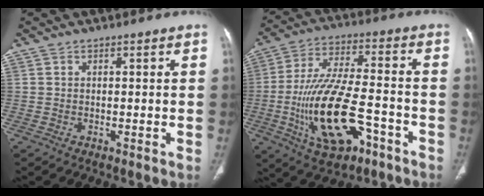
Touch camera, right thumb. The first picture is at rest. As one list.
[{"total": 19.3, "force": [-6.8, 8.4, 16.0], "torque": [-0.306, 0.032, -0.107]}]